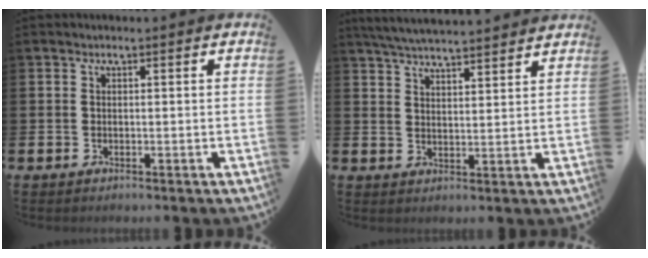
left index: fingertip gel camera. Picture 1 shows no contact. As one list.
[{"total": 5.3, "force": [5.3, 0.1, 0.9], "torque": [-0.035, -0.027, 0.095]}]